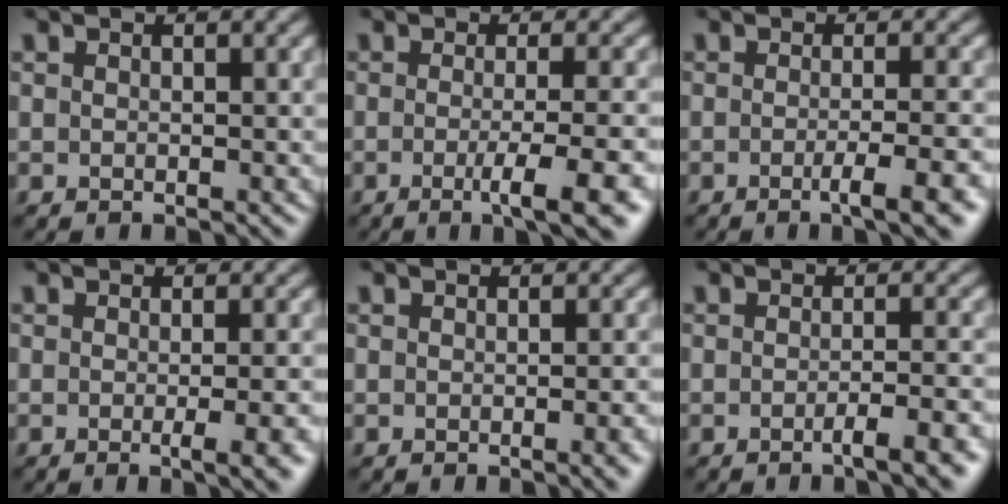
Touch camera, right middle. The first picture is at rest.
{"total": 5.4, "force": [-1.6, 1.1, 5.0], "torque": [-0.067, -0.008, -0.027]}
{"total": 4.2, "force": [-1.5, 0.9, 3.9], "torque": [-0.048, -0.002, -0.027]}
{"total": 4.4, "force": [-1.0, 1.4, 4.1], "torque": [-0.038, -0.005, -0.010]}
{"total": 2.0, "force": [-0.6, 0.6, 1.9], "torque": [-0.016, -0.001, -0.007]}
{"total": 3.5, "force": [-1.7, 0.9, 2.9], "torque": [-0.035, 0.003, -0.035]}